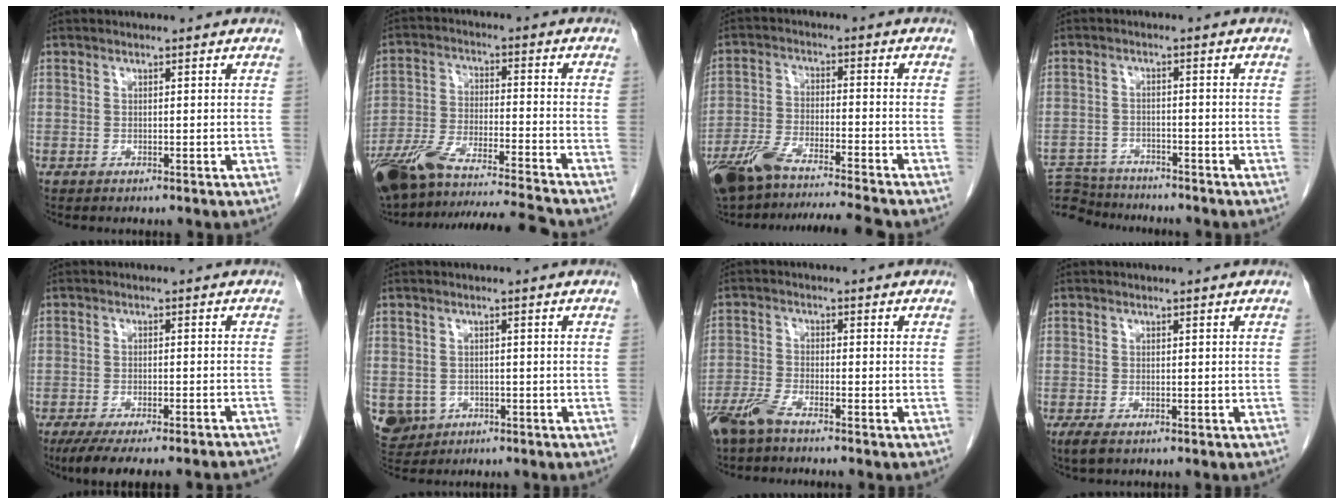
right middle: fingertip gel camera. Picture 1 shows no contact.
{"total": 19.7, "force": [-17.5, -0.7, 8.9], "torque": [-0.169, -0.027, -0.289]}
{"total": 13.5, "force": [-11.8, -0.1, 6.6], "torque": [-0.125, -0.009, -0.199]}
{"total": 9.5, "force": [-9.1, 2.3, 1.5], "torque": [-0.031, 0.003, -0.145]}
{"total": 16.7, "force": [-15.0, 1.6, 7.1], "torque": [-0.079, -0.018, -0.194]}
{"total": 6.5, "force": [-2.3, 5.9, 1.5], "torque": [-0.041, 0.002, -0.030]}
{"total": 4.5, "force": [-3.7, 0.5, 2.5], "torque": [-0.059, -0.009, -0.077]}
{"total": 2.3, "force": [-1.5, 0.9, 1.6], "torque": [-0.037, -0.006, -0.022]}